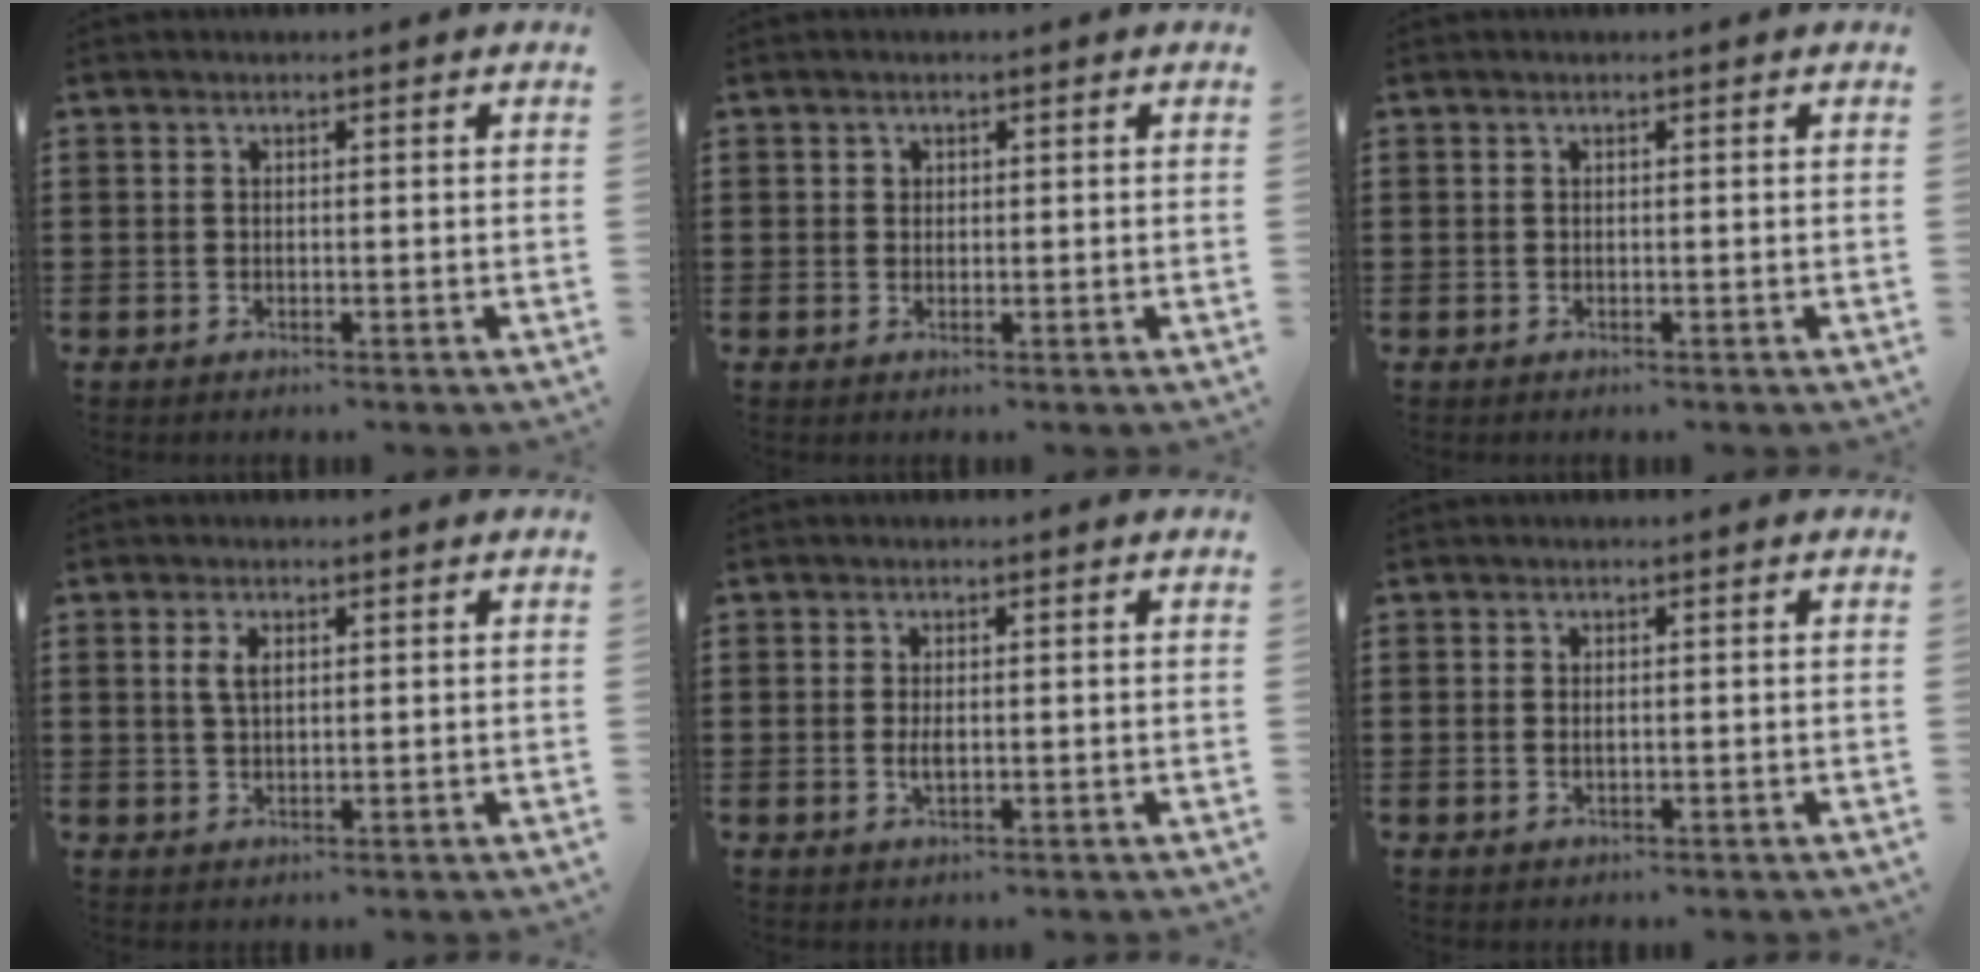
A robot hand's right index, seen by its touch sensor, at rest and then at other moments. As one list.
[{"total": 0.8, "force": [0.3, 0.7, 0.2], "torque": [-0.006, 0.003, 0.007]}, {"total": 0.0}, {"total": 2.8, "force": [0.9, 1.3, 2.3], "torque": [-0.050, 0.006, 0.014]}, {"total": 1.9, "force": [-0.1, 0.9, 1.6], "torque": [-0.031, 0.002, -0.001]}, {"total": 1.1, "force": [0.0, 0.6, 0.9], "torque": [-0.019, 0.004, 0.000]}]